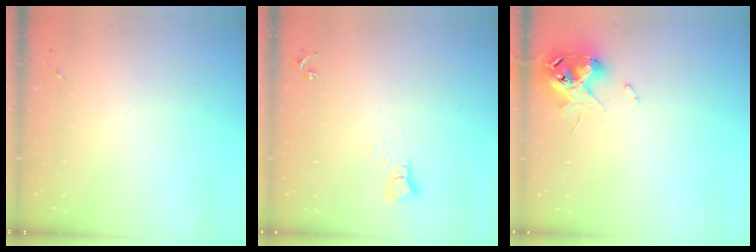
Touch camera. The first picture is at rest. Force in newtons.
{"total": 2.1, "press": 2.1, "slide": 0.2}
{"total": 12.6, "press": 12.5, "slide": 1.7}